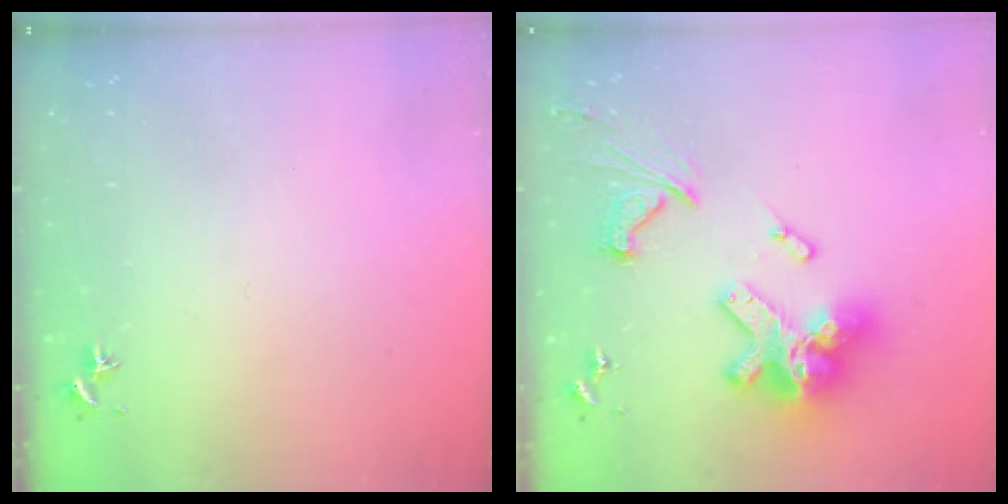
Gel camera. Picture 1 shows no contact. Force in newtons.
{"total": 23.3, "press": 23.1, "slide": 2.3}